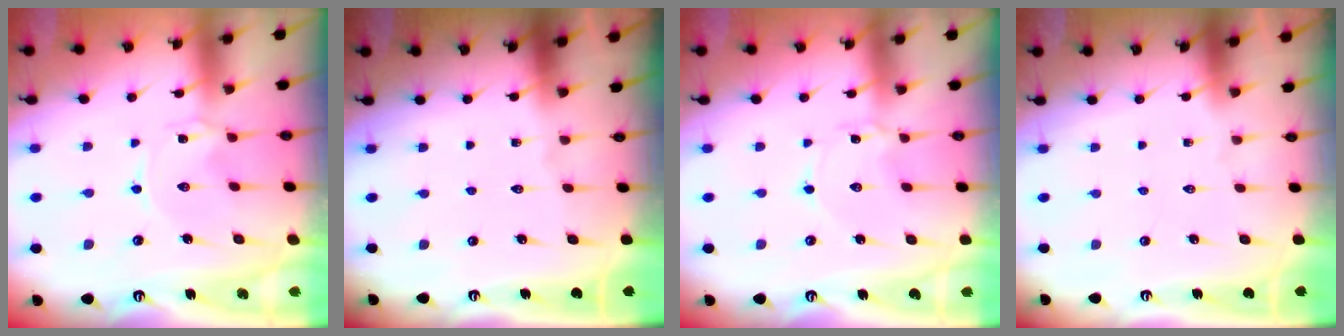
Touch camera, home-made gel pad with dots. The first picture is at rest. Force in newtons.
{"total": 0.0}
{"total": 1.4, "press": 1.4, "slide": 0.1}
{"total": 0.0}